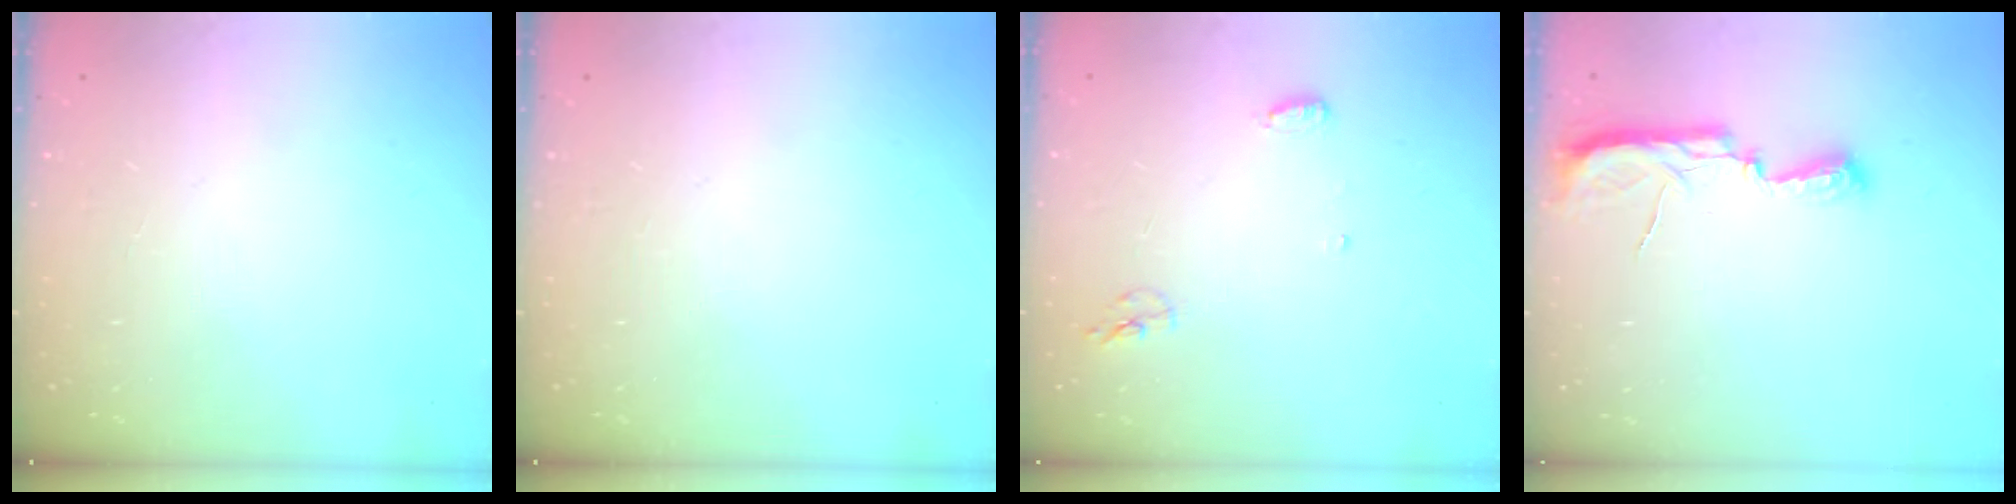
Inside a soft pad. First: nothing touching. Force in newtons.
{"total": 0.0}
{"total": 5.4, "press": 5.3, "slide": 1.1}
{"total": 7.7, "press": 7.6, "slide": 1.0}